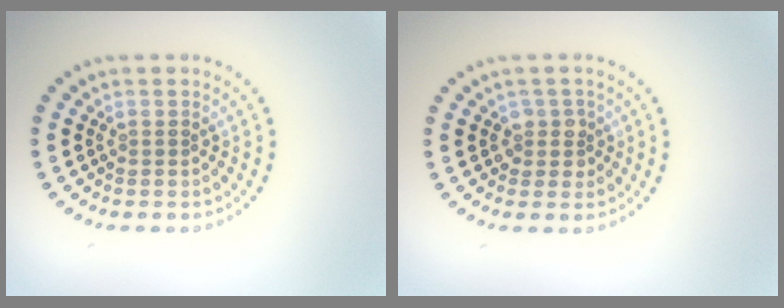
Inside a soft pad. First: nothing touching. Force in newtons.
{"total": 1.6, "press": 1.4, "slide": 0.8}